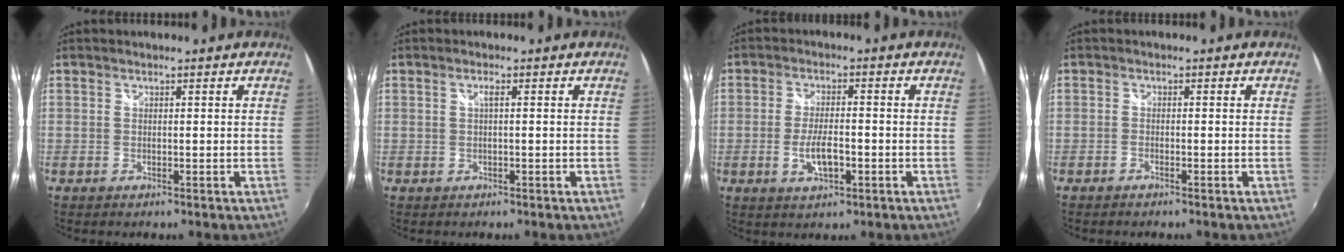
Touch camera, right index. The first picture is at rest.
{"total": 1.0, "force": [0.1, 0.0, 1.0], "torque": [-0.018, 0.002, -0.001]}
{"total": 5.5, "force": [-1.8, 2.0, 4.8], "torque": [-0.098, -0.005, -0.031]}
{"total": 0.7, "force": [-0.6, 0.2, 0.3], "torque": [-0.013, -0.001, -0.017]}